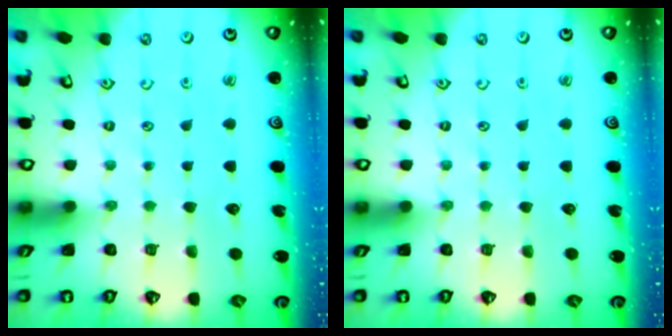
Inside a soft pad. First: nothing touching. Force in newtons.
{"total": 0.0}